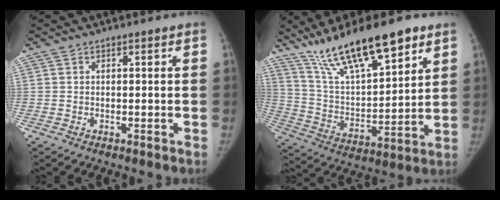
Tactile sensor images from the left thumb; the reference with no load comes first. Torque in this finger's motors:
{"motor_torque": [0.44, 0.18, 1.27, -1.51, 0.07]}